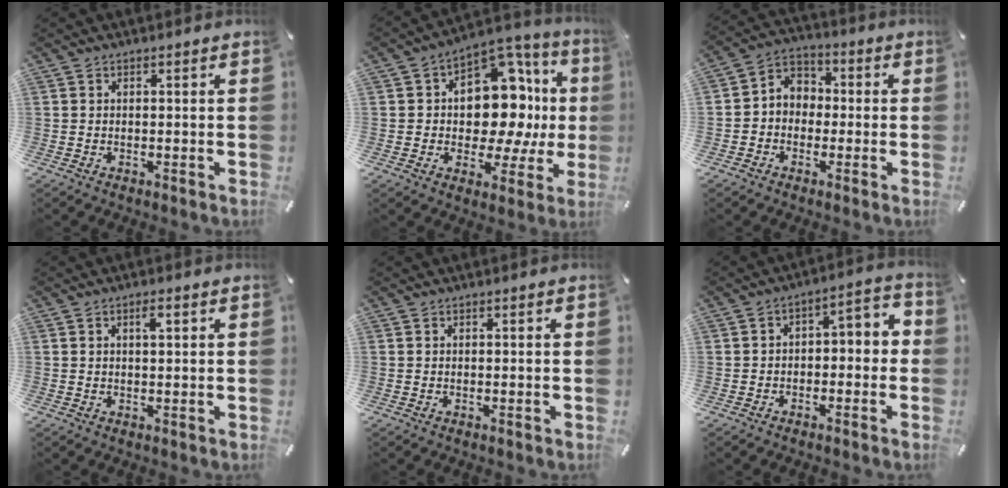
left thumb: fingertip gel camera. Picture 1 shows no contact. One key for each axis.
{"total": 16.9, "fx": 1.6, "fy": 12.1, "fz": 11.6, "tx": -0.149, "ty": -0.033, "tz": 0.027}
{"total": 5.5, "fx": -2.0, "fy": 5.0, "fz": 0.8, "tx": -0.029, "ty": 0.015, "tz": -0.043}
{"total": 2.1, "fx": 0.8, "fy": 0.7, "fz": 1.8, "tx": -0.029, "ty": 0.001, "tz": 0.011}
{"total": 0.0}
{"total": 4.6, "fx": -2.8, "fy": 2.6, "fz": 2.5, "tx": -0.040, "ty": 0.018, "tz": -0.056}